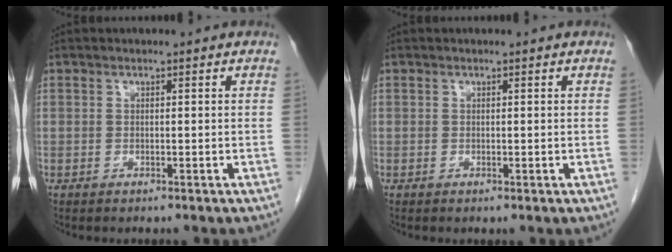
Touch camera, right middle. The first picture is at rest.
{"total": 0.0}